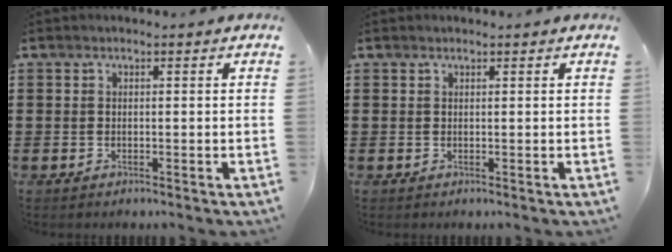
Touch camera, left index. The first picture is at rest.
{"total": 0.0}